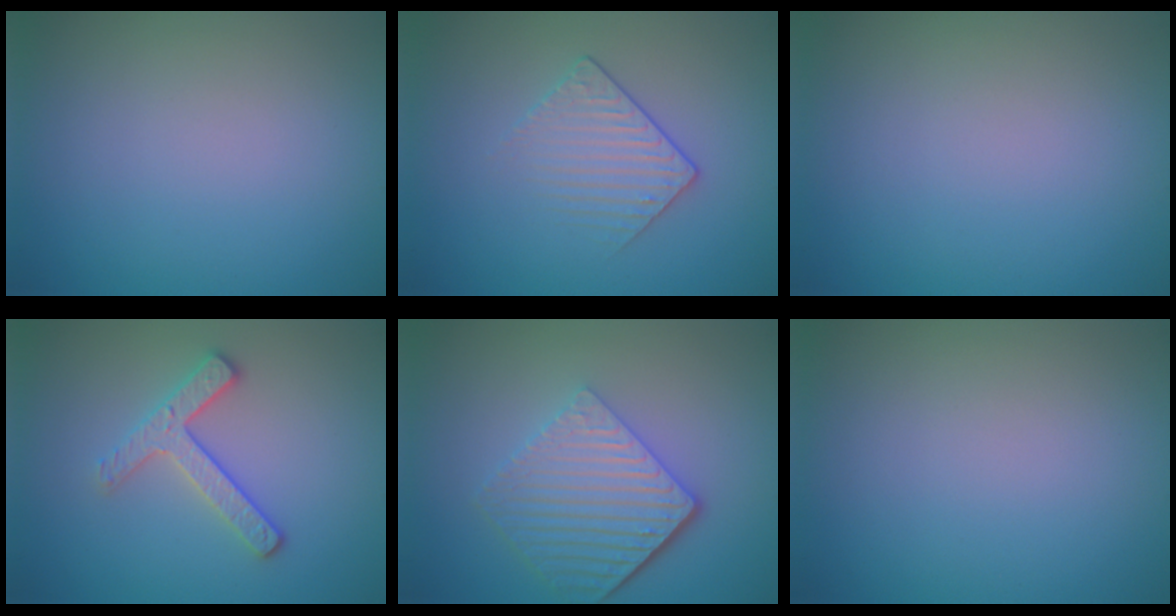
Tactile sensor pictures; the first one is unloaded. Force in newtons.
{"total": 1.9, "press": 1.6, "slide": 1.0}
{"total": 0.0}
{"total": 2.8, "press": 2.6, "slide": 1.1}
{"total": 5.8, "press": 4.3, "slide": 3.9}
{"total": 0.0}